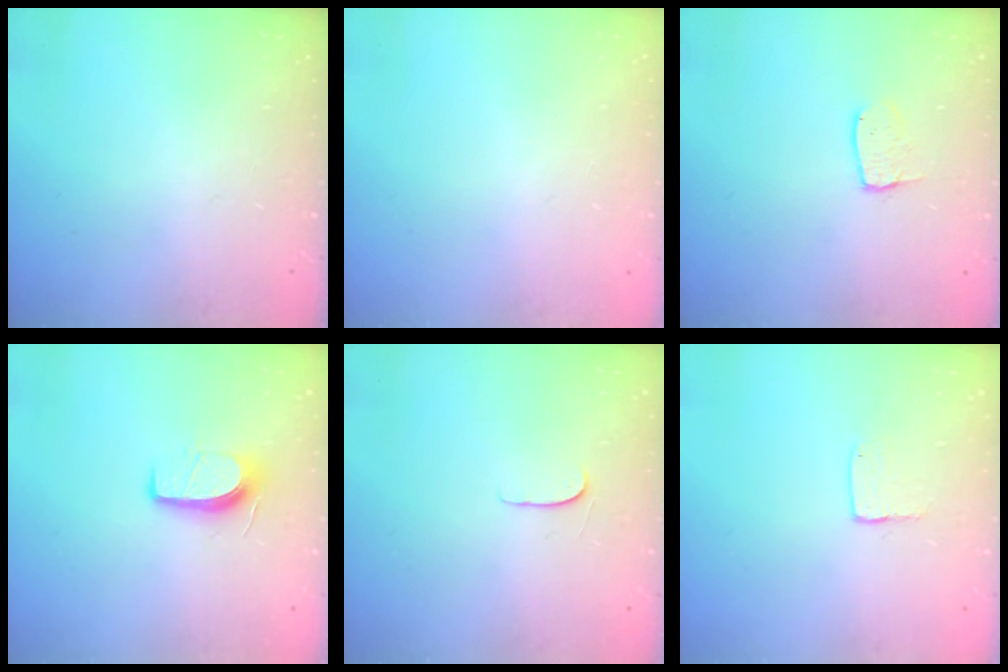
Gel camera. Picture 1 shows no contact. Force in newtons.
{"total": 0.0}
{"total": 4.2, "press": 4.2, "slide": 0.4}
{"total": 8.0, "press": 7.9, "slide": 1.0}
{"total": 4.3, "press": 4.3, "slide": 0.5}
{"total": 3.4, "press": 3.4, "slide": 0.2}